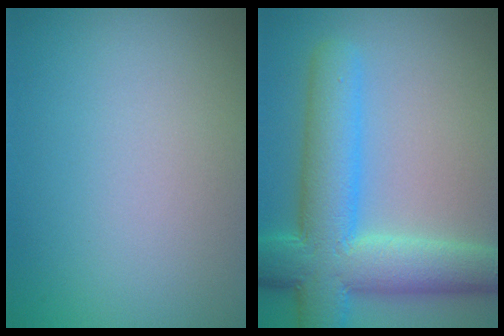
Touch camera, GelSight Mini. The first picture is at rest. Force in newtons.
{"total": 9.5, "press": 9.4, "slide": 0.4}